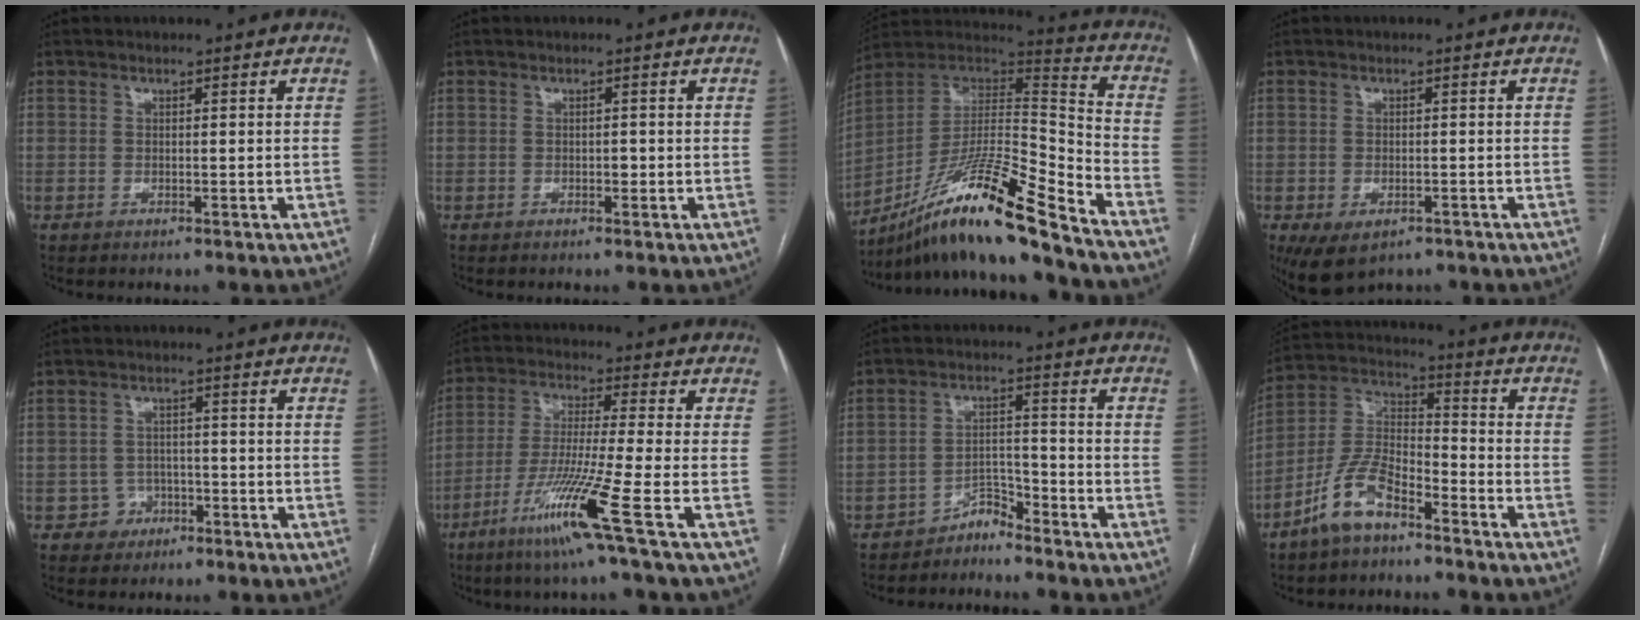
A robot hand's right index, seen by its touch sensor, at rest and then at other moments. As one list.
[{"total": 0.8, "force": [-0.2, 0.5, 0.5], "torque": [-0.007, 0.002, -0.004]}, {"total": 19.8, "force": [-14.8, -0.1, 13.2], "torque": [-0.250, 0.003, -0.267]}, {"total": 6.7, "force": [-3.9, 3.8, 3.8], "torque": [-0.068, -0.008, -0.055]}, {"total": 3.1, "force": [-1.5, 2.6, -0.1], "torque": [0.013, 0.016, -0.024]}, {"total": 12.2, "force": [-6.2, -2.2, 10.3], "torque": [-0.201, -0.036, -0.122]}, {"total": 3.4, "force": [-3.3, 0.8, 0.1], "torque": [0.008, 0.002, -0.058]}, {"total": 9.8, "force": [-6.8, 3.4, 6.2], "torque": [-0.140, 0.009, -0.136]}]